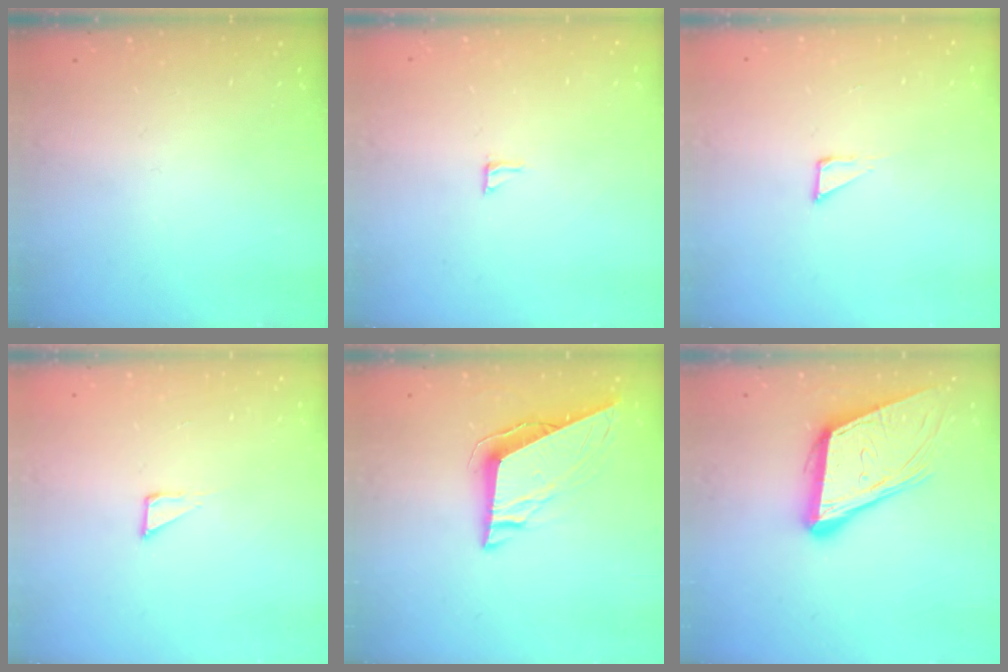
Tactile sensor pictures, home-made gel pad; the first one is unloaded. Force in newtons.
{"total": 4.2, "press": 4.2, "slide": 0.4}
{"total": 2.1, "press": 2.1, "slide": 0.1}
{"total": 2.1, "press": 2.1, "slide": 0.1}
{"total": 9.0, "press": 8.9, "slide": 1.5}
{"total": 14.7, "press": 14.2, "slide": 3.9}